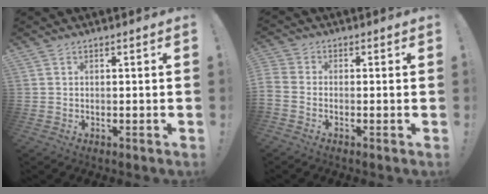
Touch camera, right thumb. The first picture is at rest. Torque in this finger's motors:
{"motor_torque": [2.09, 1.33, 0.80, -0.98, 0.33]}